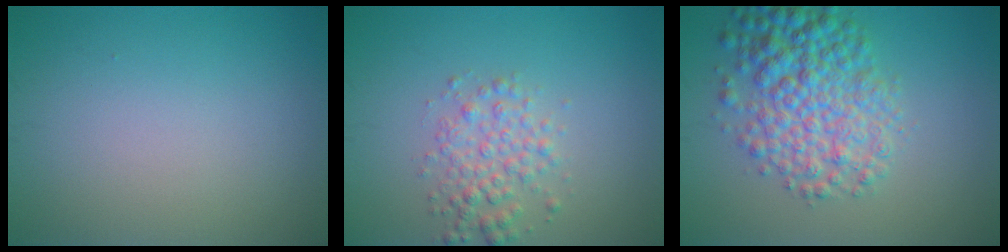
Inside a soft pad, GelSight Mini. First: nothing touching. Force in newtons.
{"total": 2.9, "press": 2.9, "slide": 0.0}
{"total": 6.6, "press": 6.6, "slide": 0.1}